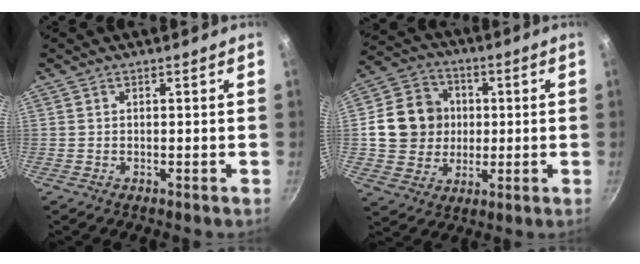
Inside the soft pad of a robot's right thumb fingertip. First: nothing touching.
{"total": 13.7, "force": [1.0, 12.4, 5.8], "torque": [-0.076, 0.017, 0.014]}